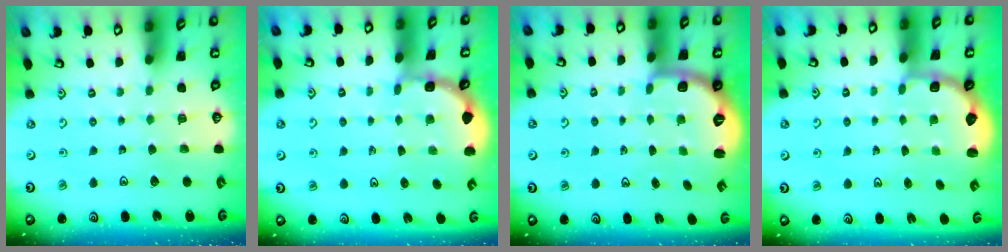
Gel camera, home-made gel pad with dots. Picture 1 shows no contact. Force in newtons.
{"total": 1.5, "press": 1.5, "slide": 0.2}
{"total": 2.7, "press": 1.7, "slide": 2.1}
{"total": 2.8, "press": 2.1, "slide": 1.8}